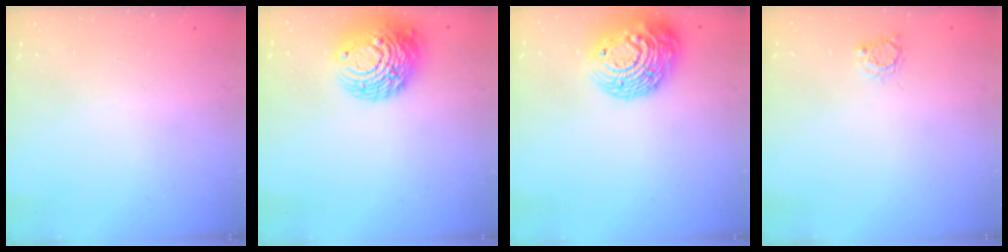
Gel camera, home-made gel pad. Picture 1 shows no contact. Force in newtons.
{"total": 13.3, "press": 13.2, "slide": 1.2}
{"total": 16.8, "press": 16.7, "slide": 1.3}
{"total": 2.8, "press": 2.8, "slide": 0.4}